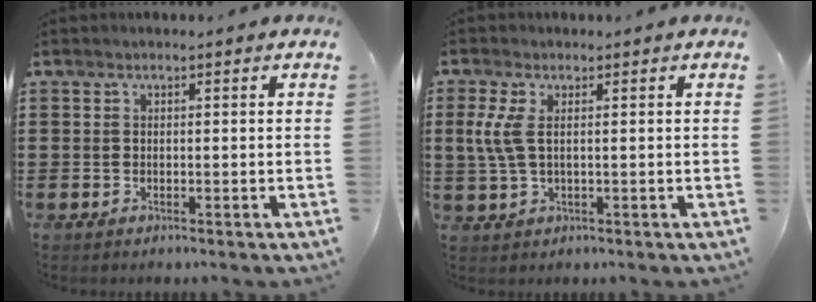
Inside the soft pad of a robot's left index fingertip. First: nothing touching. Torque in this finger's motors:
{"motor_torque": [0.65, 0.68, 0.13, 0.16]}